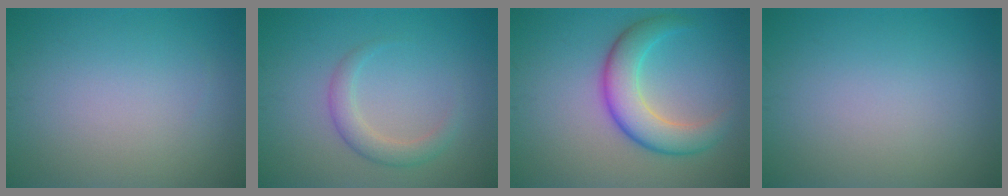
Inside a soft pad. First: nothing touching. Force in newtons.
{"total": 2.5, "press": 2.5, "slide": 0.2}
{"total": 5.6, "press": 5.6, "slide": 0.1}
{"total": 0.0}